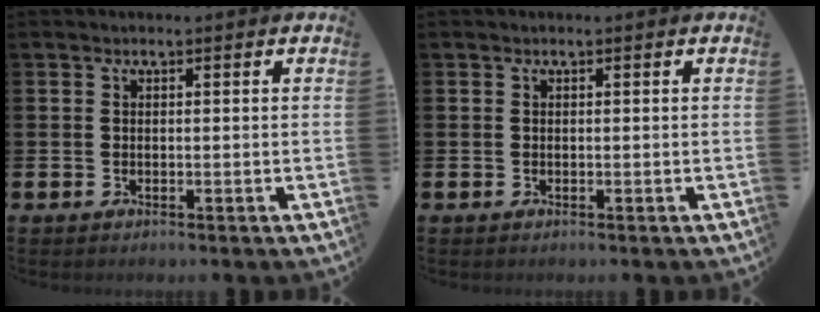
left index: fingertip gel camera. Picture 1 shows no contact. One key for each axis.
{"total": 0.0}